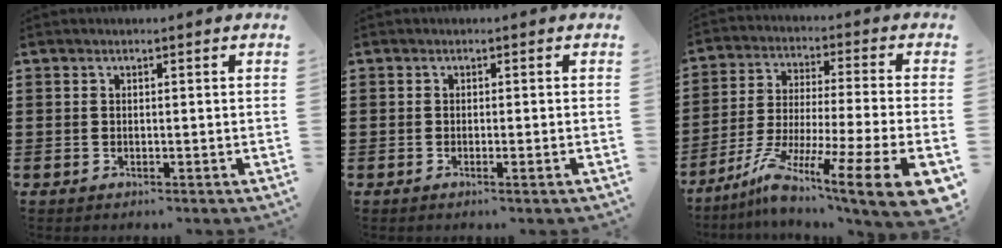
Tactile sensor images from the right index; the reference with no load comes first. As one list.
[{"total": 0.7, "force": [-0.3, -0.2, 0.6], "torque": [-0.012, -0.005, -0.006]}, {"total": 14.1, "force": [-9.3, 1.2, 10.4], "torque": [-0.187, 0.012, -0.161]}]